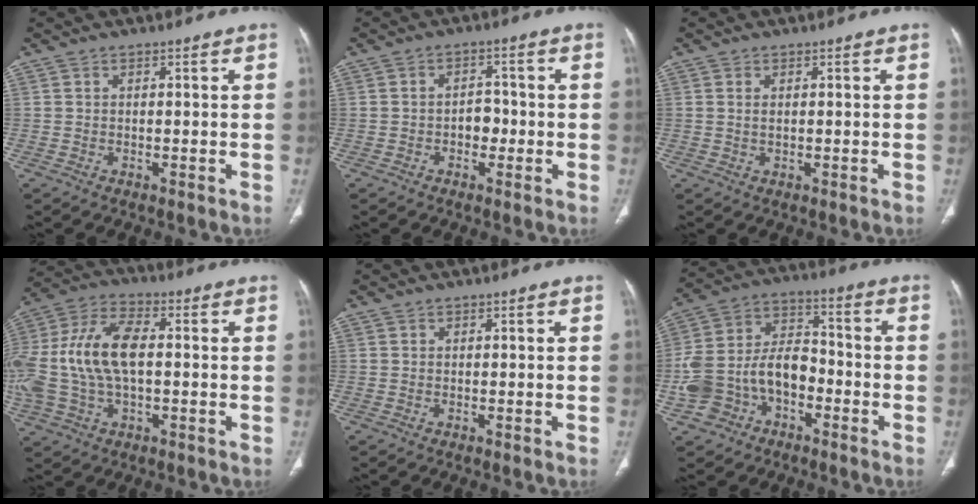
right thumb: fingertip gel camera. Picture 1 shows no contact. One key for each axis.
{"total": 3.6, "fx": -1.0, "fy": 2.6, "fz": 2.2, "tx": -0.014, "ty": 0.016, "tz": -0.021}
{"total": 1.0, "fx": 0.3, "fy": 0.4, "fz": 0.9, "tx": -0.021, "ty": 0.000, "tz": 0.009}
{"total": 18.0, "fx": 0.2, "fy": 9.6, "fz": 15.2, "tx": -0.348, "ty": 0.026, "tz": 0.003}
{"total": 0.0}
{"total": 13.4, "fx": -5.1, "fy": 9.4, "fz": 8.1, "tx": -0.141, "ty": 0.061, "tz": -0.094}